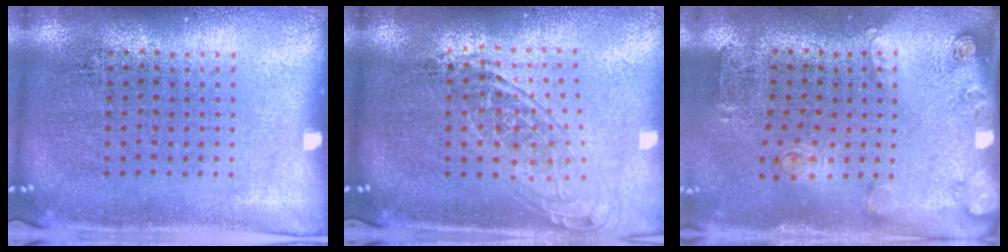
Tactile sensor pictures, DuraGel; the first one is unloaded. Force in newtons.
{"total": 1.6, "press": 1.3, "slide": 0.9}
{"total": 2.1, "press": 1.3, "slide": 1.6}